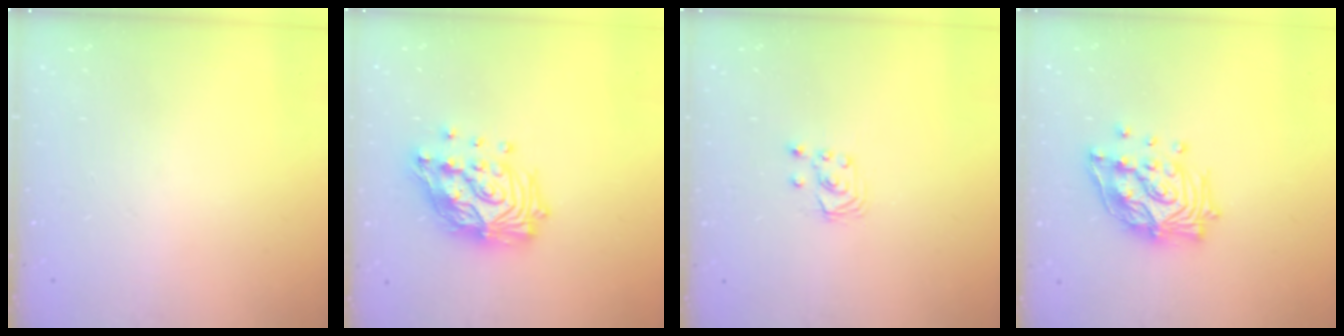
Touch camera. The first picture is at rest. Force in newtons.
{"total": 18.2, "press": 18.1, "slide": 1.6}
{"total": 2.6, "press": 2.6, "slide": 0.3}
{"total": 15.2, "press": 15.1, "slide": 1.7}